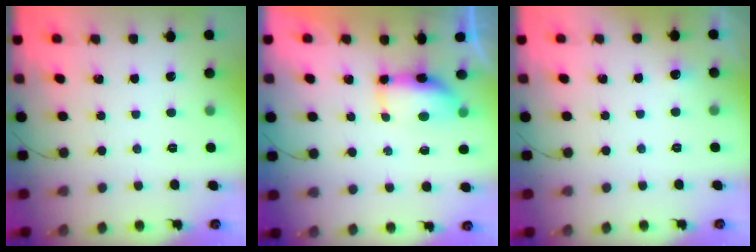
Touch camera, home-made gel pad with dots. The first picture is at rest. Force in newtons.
{"total": 6.6, "press": 6.6, "slide": 0.9}
{"total": 11.0, "press": 3.4, "slide": 10.5}